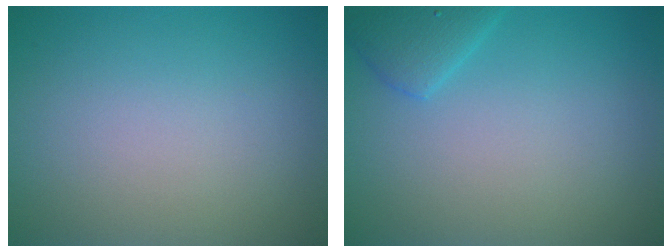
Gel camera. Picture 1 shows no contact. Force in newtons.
{"total": 2.2, "press": 2.2, "slide": 0.3}